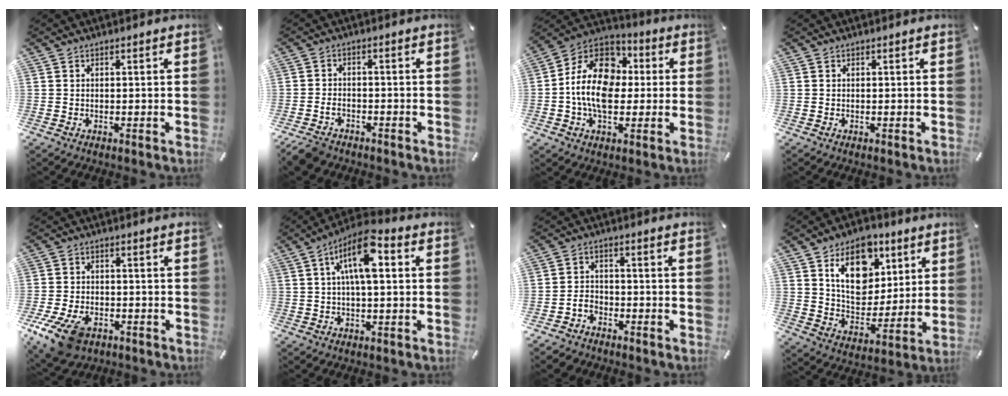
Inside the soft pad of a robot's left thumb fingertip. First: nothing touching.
{"total": 3.9, "force": [-2.8, 2.2, 1.5], "torque": [-0.037, 0.011, -0.055]}
{"total": 16.0, "force": [-1.3, 11.8, 10.7], "torque": [-0.229, 0.015, -0.027]}
{"total": 0.0}
{"total": 10.6, "force": [-5.9, 6.4, 6.1], "torque": [-0.132, 0.021, -0.107]}
{"total": 10.4, "force": [2.5, 3.8, 9.3], "torque": [-0.167, 0.002, 0.041]}
{"total": 4.1, "force": [-2.7, 3.0, 1.2], "torque": [-0.026, 0.013, -0.053]}
{"total": 15.9, "force": [7.7, 11.2, 8.3], "torque": [-0.125, -0.028, 0.141]}